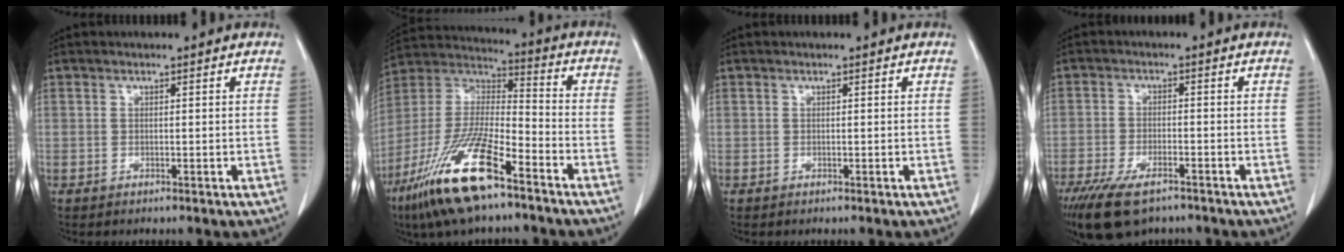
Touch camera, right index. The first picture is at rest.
{"total": 17.7, "force": [-10.9, 4.1, 13.3], "torque": [-0.285, -0.018, -0.205]}
{"total": 0.0}
{"total": 10.0, "force": [-7.2, 3.5, 5.9], "torque": [-0.103, -0.016, -0.119]}